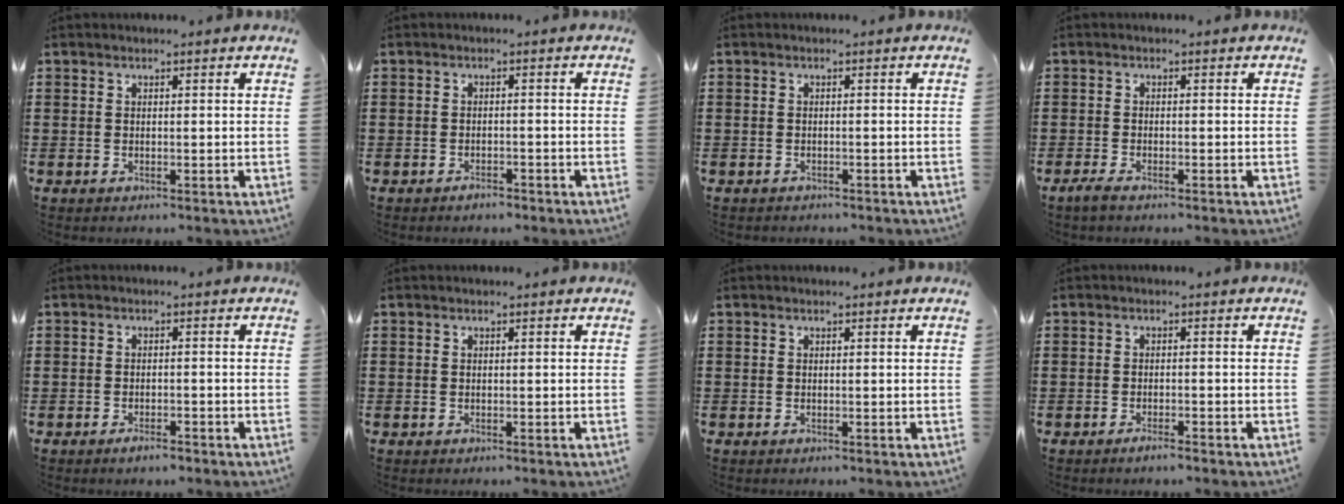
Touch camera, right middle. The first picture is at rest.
{"total": 1.3, "force": [-1.2, 0.4, 0.3], "torque": [-0.010, -0.002, -0.025]}
{"total": 0.8, "force": [-0.7, 0.2, 0.0], "torque": [-0.002, 0.000, -0.016]}
{"total": 1.4, "force": [-1.1, 0.2, 0.9], "torque": [-0.025, -0.002, -0.023]}
{"total": 1.7, "force": [-1.4, 0.4, 0.9], "torque": [-0.019, -0.004, -0.025]}
{"total": 0.0}
{"total": 0.0}
{"total": 1.5, "force": [-1.2, 0.1, 0.8], "torque": [-0.017, -0.006, -0.021]}